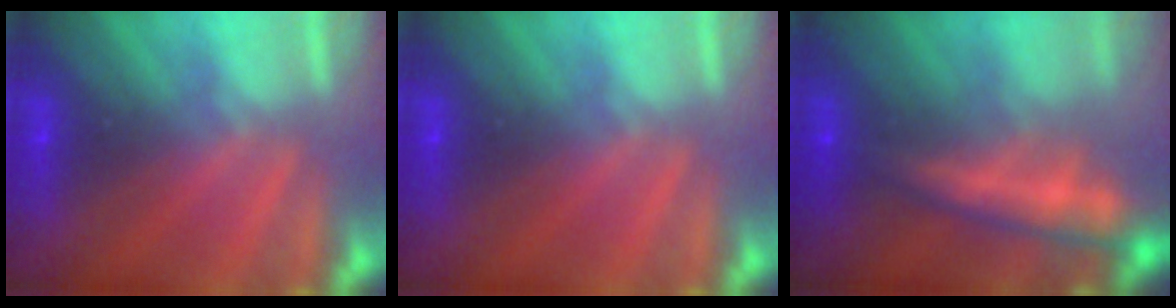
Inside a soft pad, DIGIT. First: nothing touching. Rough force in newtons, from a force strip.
{"total": 0.0}
{"total": 6.5}